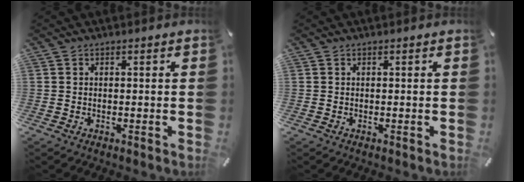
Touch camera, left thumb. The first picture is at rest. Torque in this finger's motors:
{"motor_torque": [0.00, 0.00, -0.03, -0.01, 0.00]}